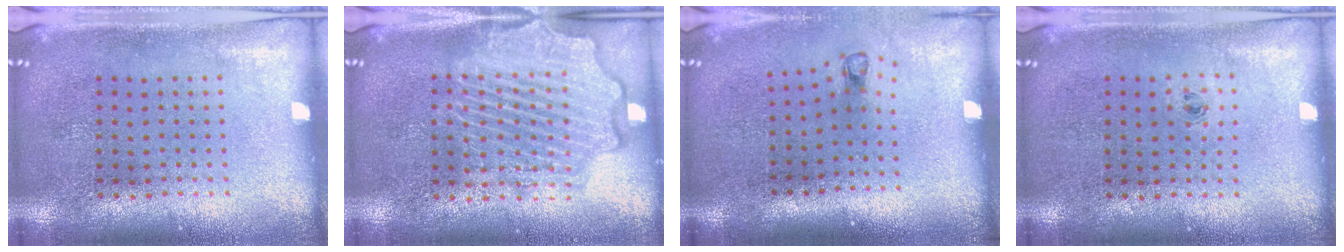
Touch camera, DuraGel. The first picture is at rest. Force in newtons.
{"total": 4.4, "press": 4.4, "slide": 0.5}
{"total": 0.8, "press": 0.4, "slide": 0.7}
{"total": 0.5, "press": 0.3, "slide": 0.4}